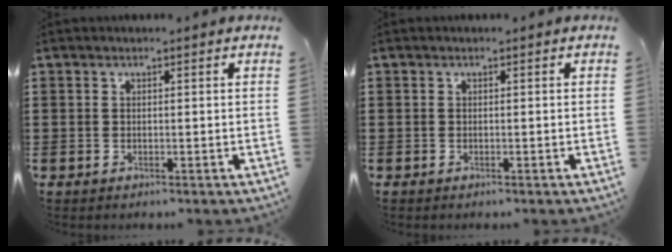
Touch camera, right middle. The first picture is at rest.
{"total": 0.0}